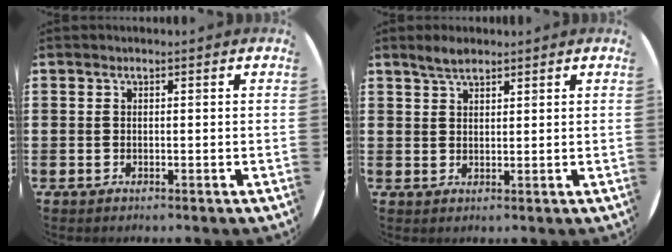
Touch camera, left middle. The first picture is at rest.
{"total": 2.5, "force": [2.2, 0.8, 1.0], "torque": [-0.015, 0.001, 0.039]}